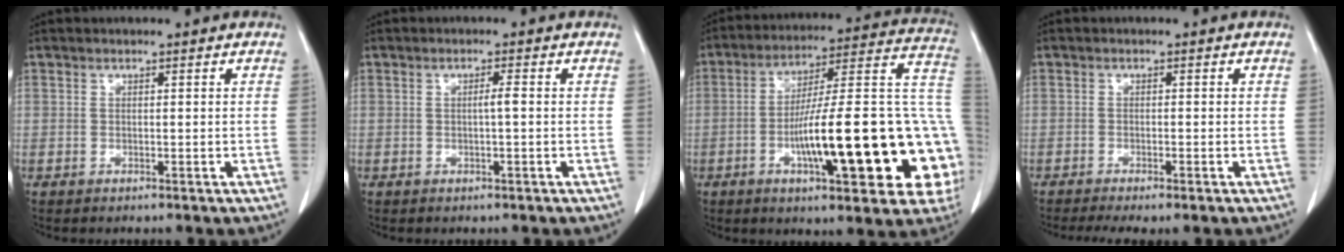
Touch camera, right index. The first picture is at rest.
{"total": 1.3, "force": [-0.1, -0.2, 1.3], "torque": [-0.023, 0.001, -0.002]}
{"total": 27.1, "force": [-6.4, 4.8, 25.9], "torque": [-0.274, 0.022, -0.087]}
{"total": 4.3, "force": [-3.2, 0.4, 2.8], "torque": [-0.045, -0.010, -0.051]}